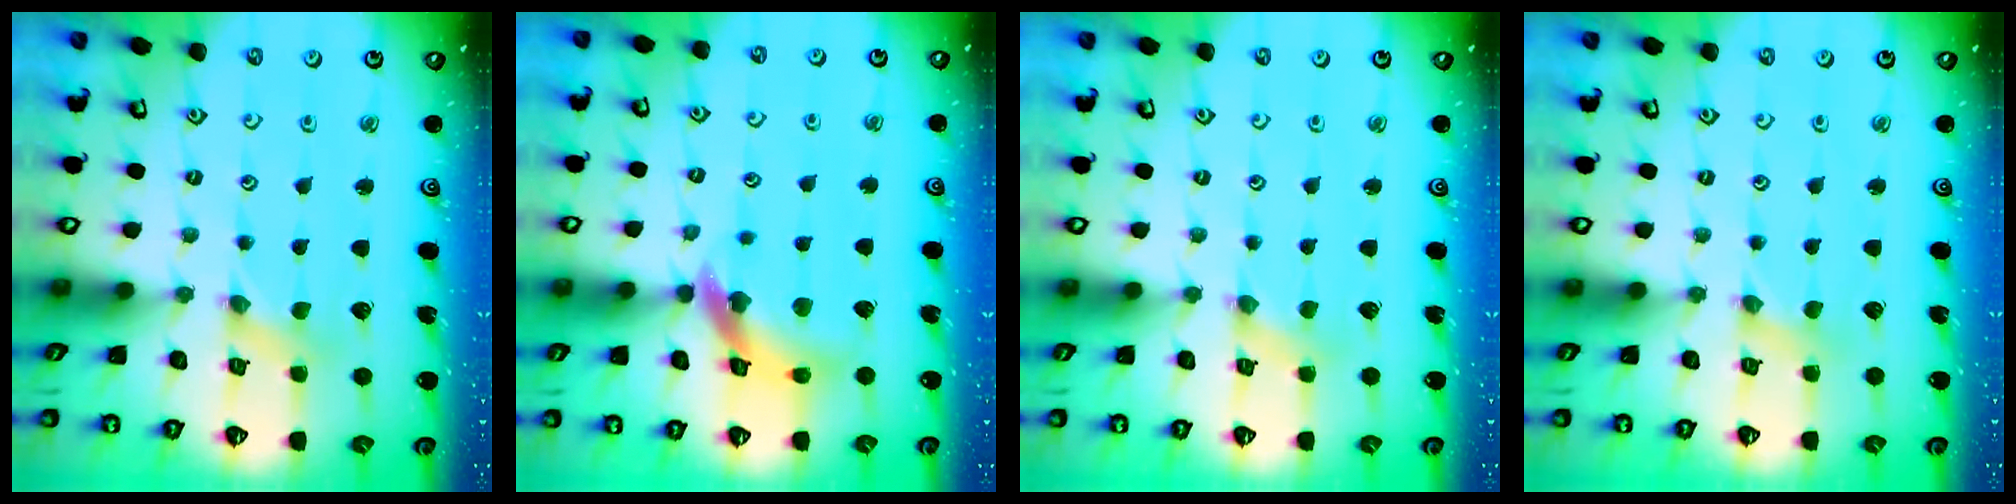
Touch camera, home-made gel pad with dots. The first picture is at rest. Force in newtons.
{"total": 14.3, "press": 14.1, "slide": 2.0}
{"total": 0.6, "press": 0.6, "slide": 0.1}
{"total": 1.2, "press": 1.2, "slide": 0.3}